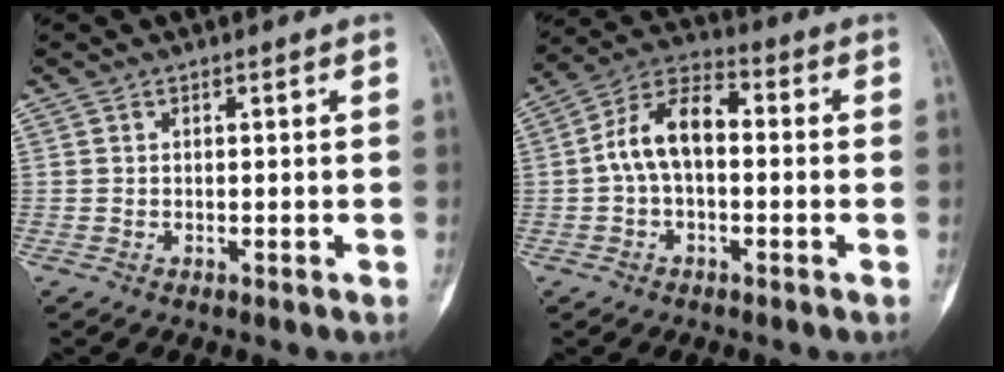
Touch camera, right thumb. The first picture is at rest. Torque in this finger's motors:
{"motor_torque": [0.13, 0.14, 0.53, -0.46, 0.08]}